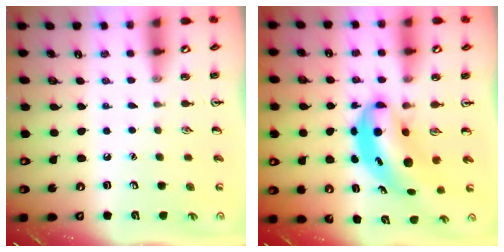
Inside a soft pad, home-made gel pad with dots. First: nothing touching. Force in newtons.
{"total": 7.3, "press": 7.1, "slide": 1.9}